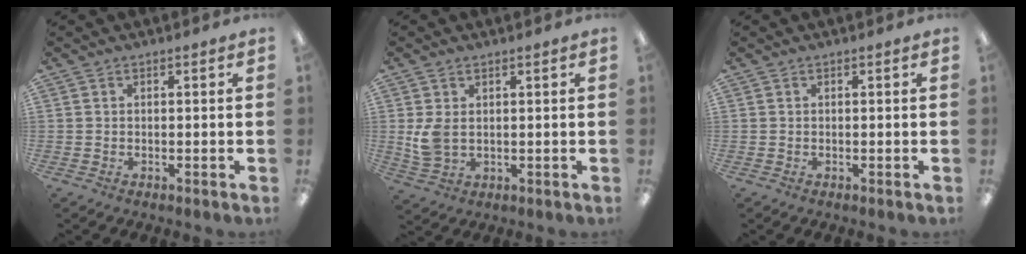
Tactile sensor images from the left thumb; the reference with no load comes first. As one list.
[{"total": 5.3, "force": [0.6, 3.2, 4.2], "torque": [-0.090, -0.002, 0.006]}, {"total": 0.0}]